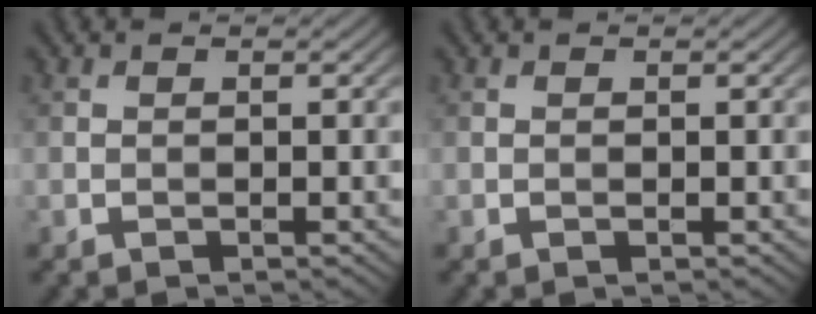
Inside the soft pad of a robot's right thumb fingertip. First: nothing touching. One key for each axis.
{"total": 0.0}